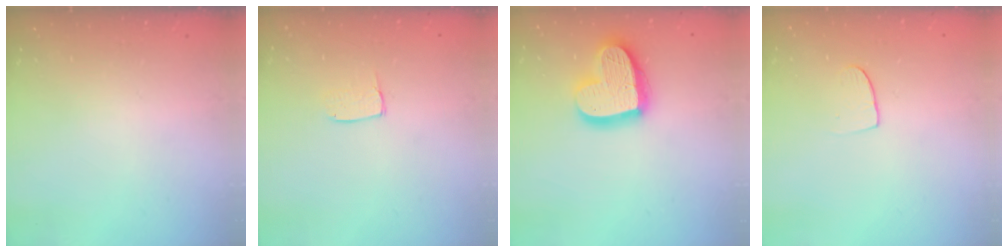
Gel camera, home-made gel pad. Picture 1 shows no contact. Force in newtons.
{"total": 4.4, "press": 4.4, "slide": 0.3}
{"total": 18.0, "press": 17.9, "slide": 1.3}
{"total": 6.3, "press": 6.2, "slide": 0.6}